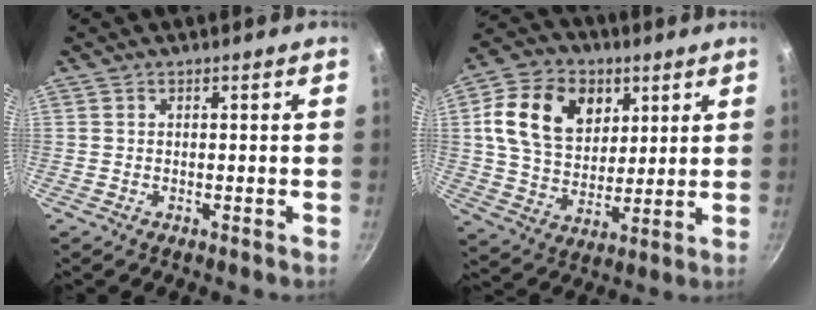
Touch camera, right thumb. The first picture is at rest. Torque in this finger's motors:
{"motor_torque": [0.07, 0.32, 0.35, -0.09, 0.17]}